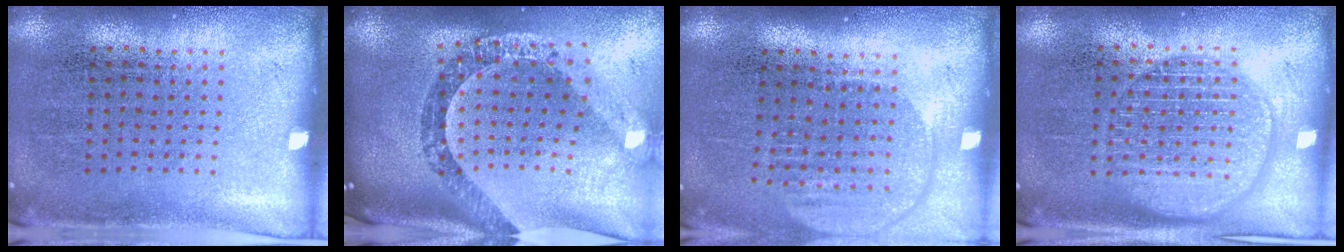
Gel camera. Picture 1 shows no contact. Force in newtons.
{"total": 2.6, "press": 2.0, "slide": 1.6}
{"total": 1.6, "press": 1.4, "slide": 0.8}
{"total": 2.1, "press": 2.1, "slide": 0.3}